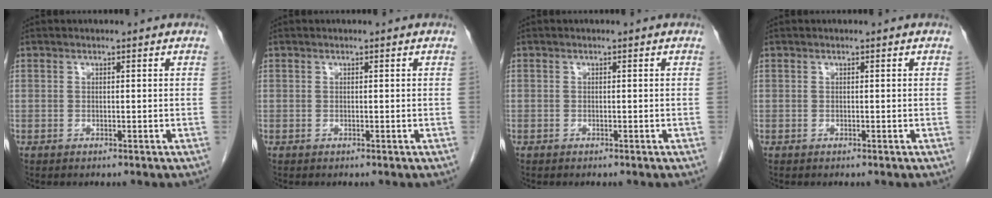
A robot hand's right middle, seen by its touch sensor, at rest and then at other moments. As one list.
[{"total": 0.0}, {"total": 0.0}, {"total": 0.0}]